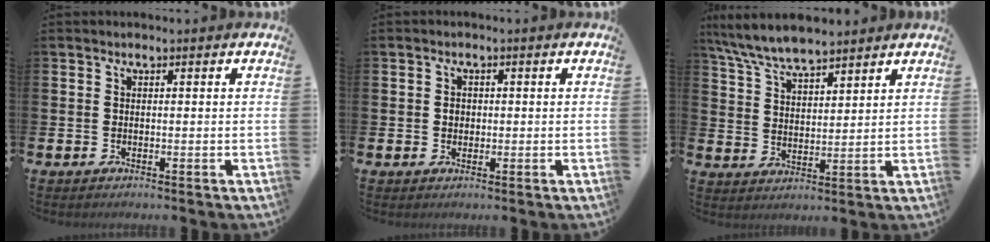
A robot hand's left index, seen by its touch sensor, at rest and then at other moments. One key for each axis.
{"total": 1.3, "fx": 0.1, "fy": 1.1, "fz": 0.6, "tx": 0.005, "ty": 0.001, "tz": -0.004}
{"total": 7.2, "fx": 6.8, "fy": 1.1, "fz": 2.0, "tx": -0.069, "ty": -0.027, "tz": 0.125}